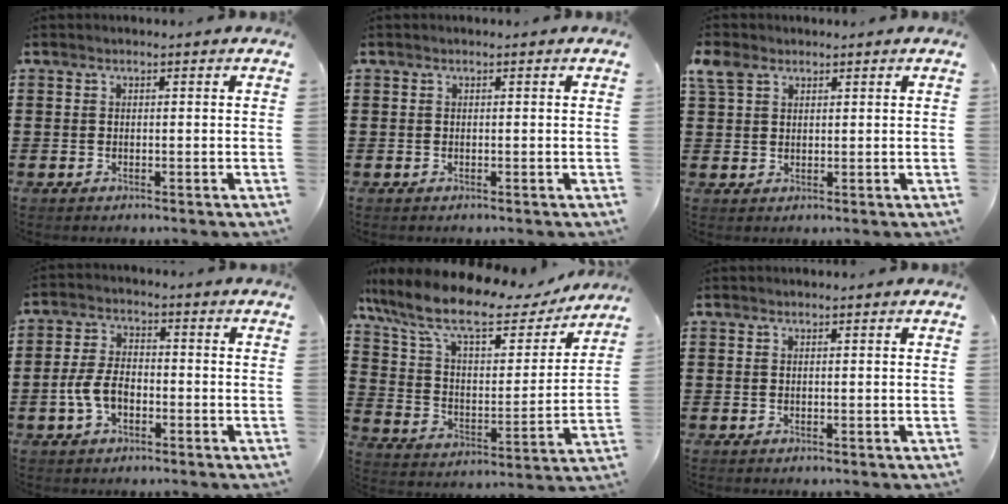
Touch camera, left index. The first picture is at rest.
{"total": 0.0}
{"total": 3.4, "force": [2.1, 2.3, 1.4], "torque": [-0.039, 0.009, 0.040]}
{"total": 5.6, "force": [-1.8, 3.1, 4.3], "torque": [-0.102, 0.000, -0.039]}
{"total": 11.4, "force": [8.8, 2.9, 6.7], "torque": [-0.162, -0.041, 0.151]}
{"total": 0.0}